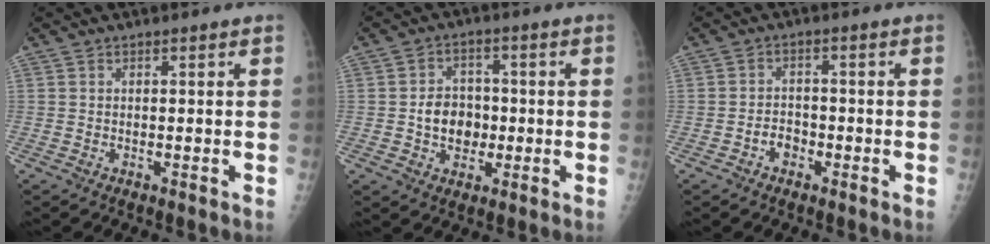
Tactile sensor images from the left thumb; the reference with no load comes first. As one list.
[{"total": 7.1, "force": [-0.9, 5.8, 4.0], "torque": [-0.033, 0.012, -0.018]}, {"total": 3.0, "force": [-1.6, 2.2, 1.3], "torque": [-0.007, 0.016, -0.029]}]